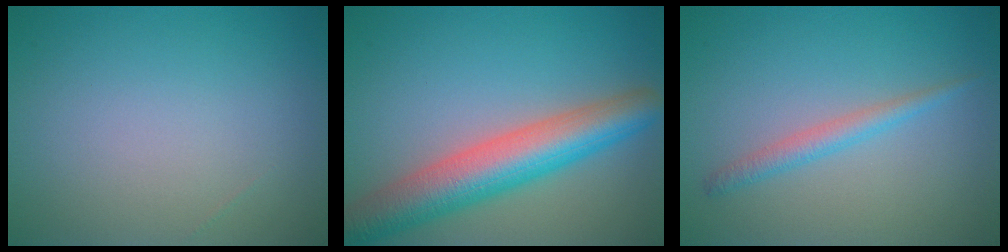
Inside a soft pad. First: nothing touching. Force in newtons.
{"total": 7.8, "press": 7.8, "slide": 0.3}
{"total": 1.8, "press": 1.8, "slide": 0.1}